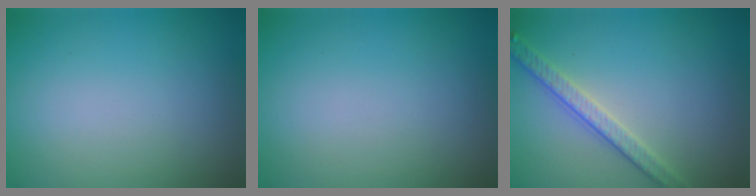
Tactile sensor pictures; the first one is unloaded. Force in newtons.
{"total": 0.0}
{"total": 2.8, "press": 2.6, "slide": 1.0}